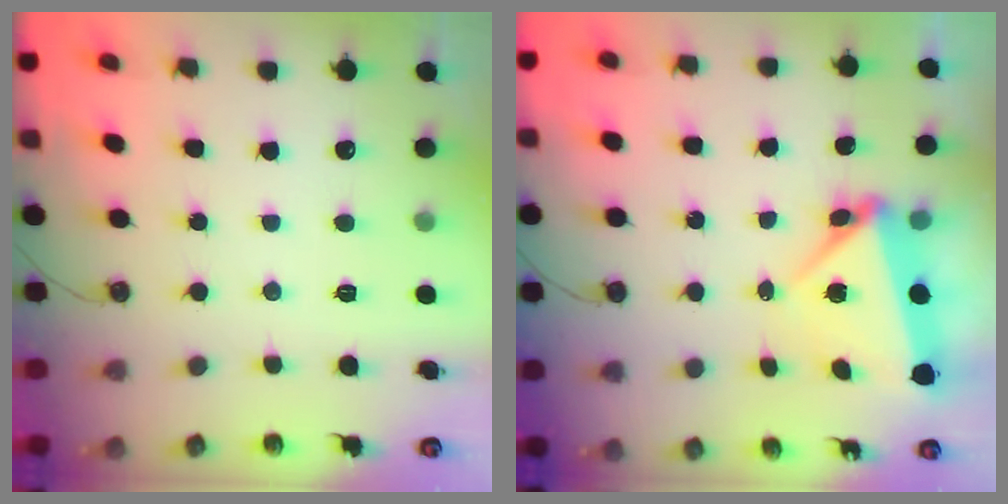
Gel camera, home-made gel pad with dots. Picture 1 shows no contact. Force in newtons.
{"total": 10.8, "press": 4.7, "slide": 9.7}